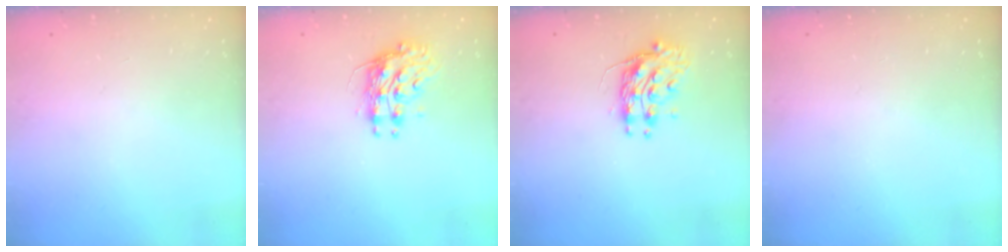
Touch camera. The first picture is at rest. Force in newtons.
{"total": 9.2, "press": 9.2, "slide": 0.9}
{"total": 9.6, "press": 9.6, "slide": 0.7}
{"total": 0.0}